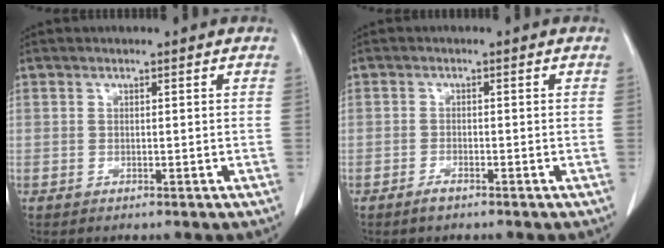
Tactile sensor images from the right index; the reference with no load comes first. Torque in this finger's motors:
{"motor_torque": [0.13, -0.12, -0.02, 0.02]}